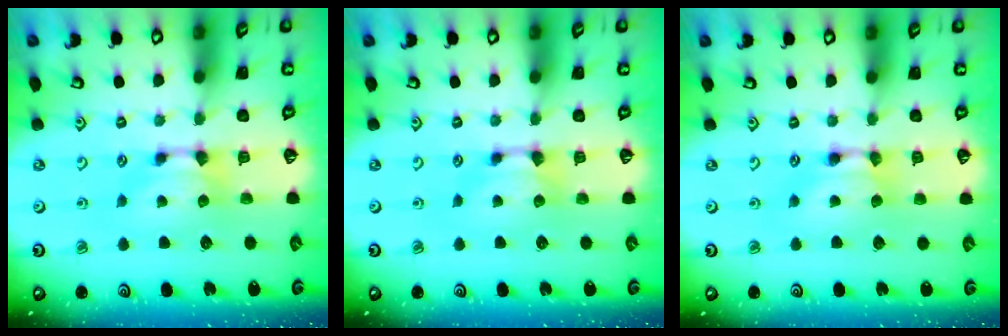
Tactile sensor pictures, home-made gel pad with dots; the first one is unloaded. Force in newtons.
{"total": 0.0}
{"total": 1.8, "press": 1.8, "slide": 0.2}